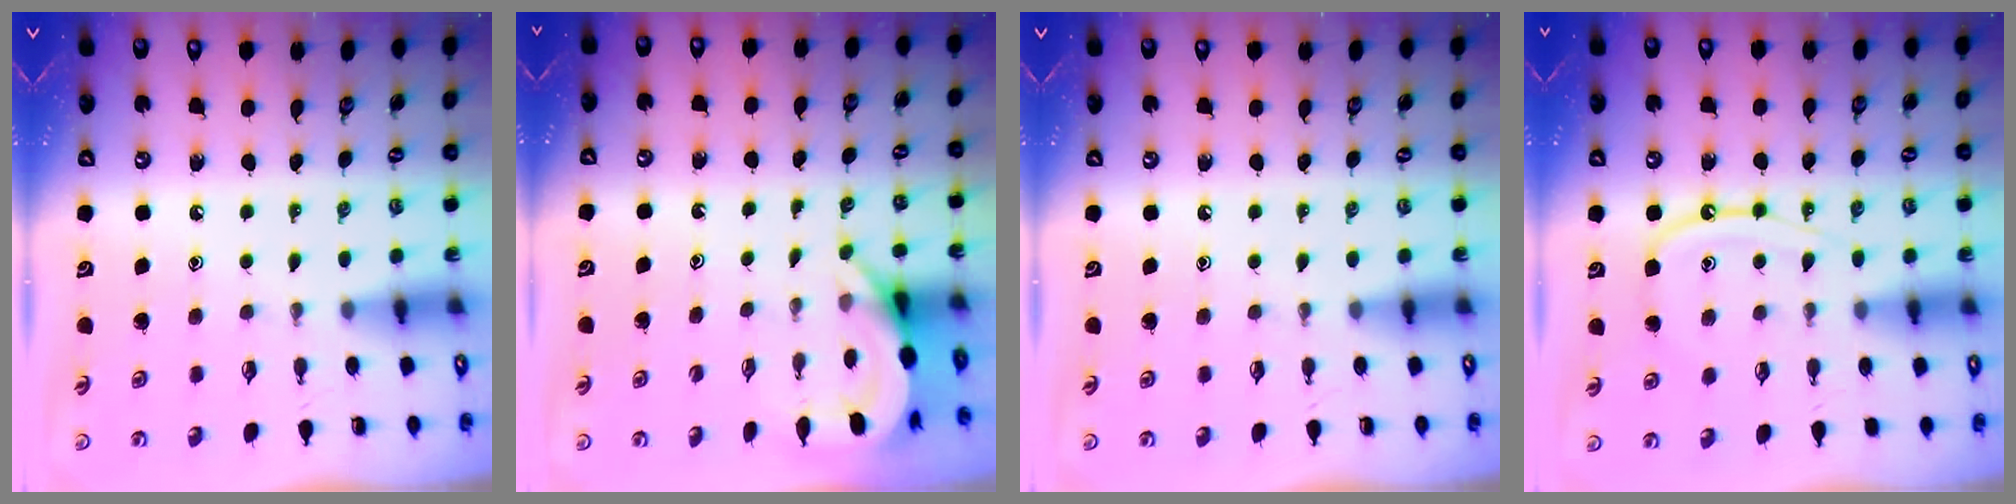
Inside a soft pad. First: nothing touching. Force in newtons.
{"total": 5.5, "press": 5.5, "slide": 0.3}
{"total": 0.0}
{"total": 10.7, "press": 10.7, "slide": 0.6}